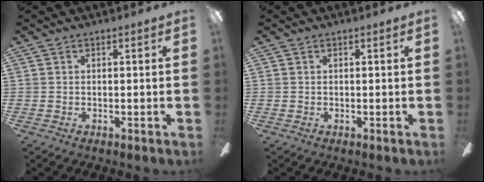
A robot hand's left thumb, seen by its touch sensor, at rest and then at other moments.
{"total": 0.0}